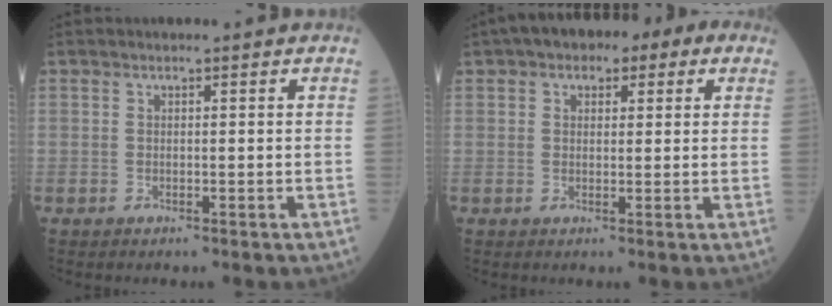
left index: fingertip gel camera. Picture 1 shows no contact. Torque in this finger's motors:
{"motor_torque": [1.07, -1.07, 0.34, 0.14]}